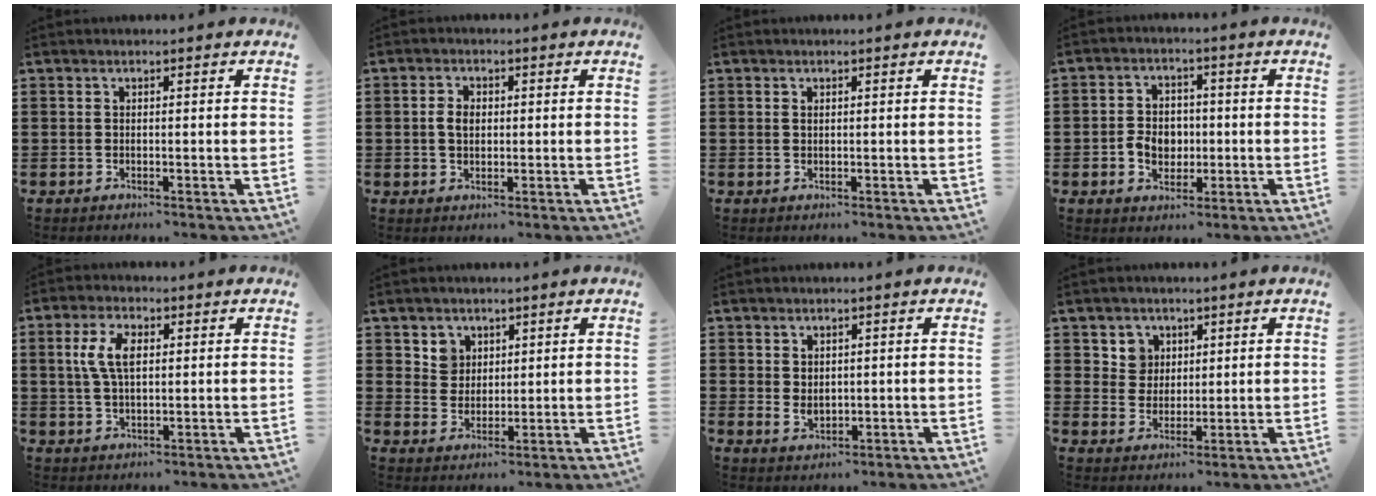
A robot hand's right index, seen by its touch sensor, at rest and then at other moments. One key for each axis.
{"total": 2.6, "fx": 0.1, "fy": 1.7, "fz": 2.0, "tx": -0.041, "ty": 0.009, "tz": 0.000}
{"total": 0.8, "fx": 0.6, "fy": 0.4, "fz": 0.4, "tx": -0.010, "ty": 0.003, "tz": 0.011}
{"total": 4.7, "fx": -0.8, "fy": 3.9, "fz": 2.5, "tx": -0.055, "ty": 0.004, "tz": -0.021}
{"total": 6.0, "fx": 1.2, "fy": 3.0, "fz": 5.1, "tx": -0.115, "ty": 0.012, "tz": 0.016}
{"total": 3.9, "fx": 2.2, "fy": 3.2, "fz": 0.4, "tx": -0.015, "ty": 0.010, "tz": 0.040}
{"total": 2.2, "fx": 0.6, "fy": 1.7, "fz": 1.1, "tx": -0.026, "ty": 0.006, "tz": 0.012}
{"total": 4.2, "fx": 2.0, "fy": 3.6, "fz": 0.4, "tx": -0.019, "ty": 0.010, "tz": 0.037}